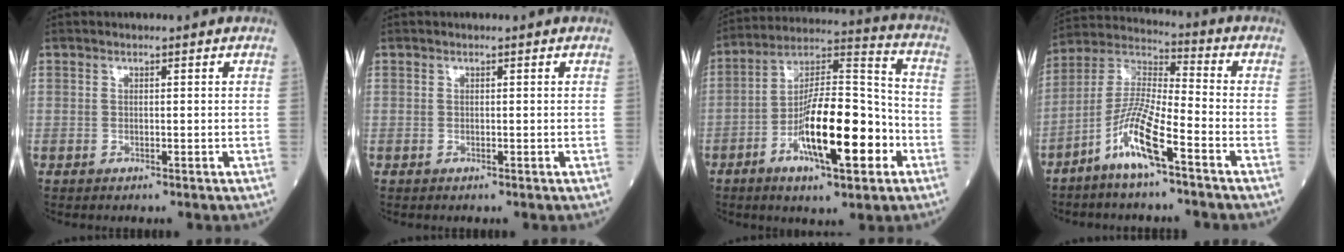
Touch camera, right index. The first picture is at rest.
{"total": 0.0}
{"total": 16.9, "force": [-5.8, 4.1, 15.4], "torque": [-0.270, 0.007, -0.094]}
{"total": 10.3, "force": [-5.8, 0.9, 8.5], "torque": [-0.178, -0.003, -0.121]}